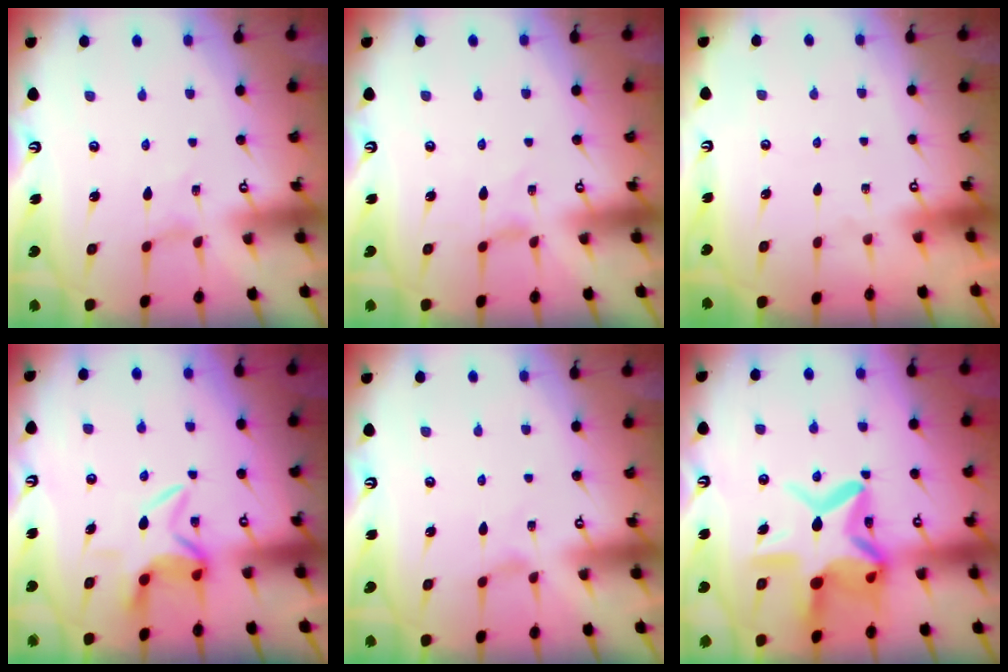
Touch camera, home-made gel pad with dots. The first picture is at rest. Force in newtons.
{"total": 0.5, "press": 0.5, "slide": 0.1}
{"total": 0.0}
{"total": 6.3, "press": 6.1, "slide": 1.5}
{"total": 0.0}
{"total": 16.9, "press": 16.9, "slide": 1.3}